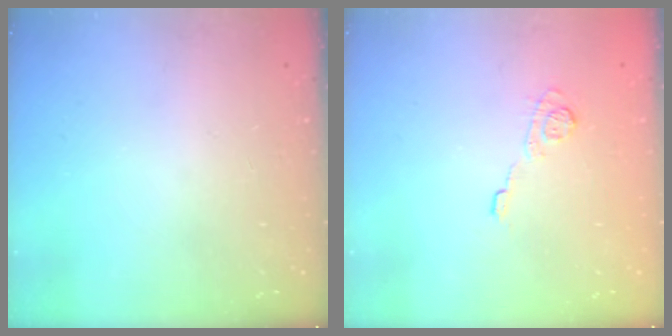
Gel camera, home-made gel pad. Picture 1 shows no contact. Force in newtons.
{"total": 9.9, "press": 9.8, "slide": 1.4}